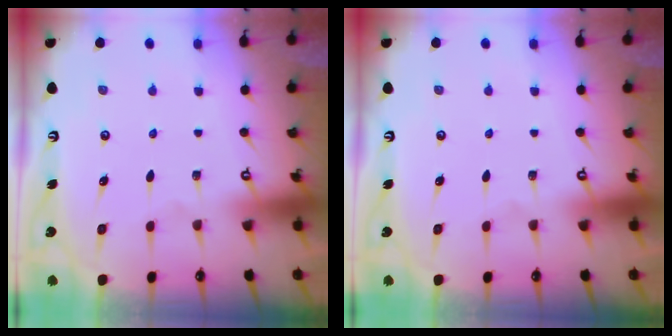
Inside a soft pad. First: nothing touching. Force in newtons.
{"total": 0.0}